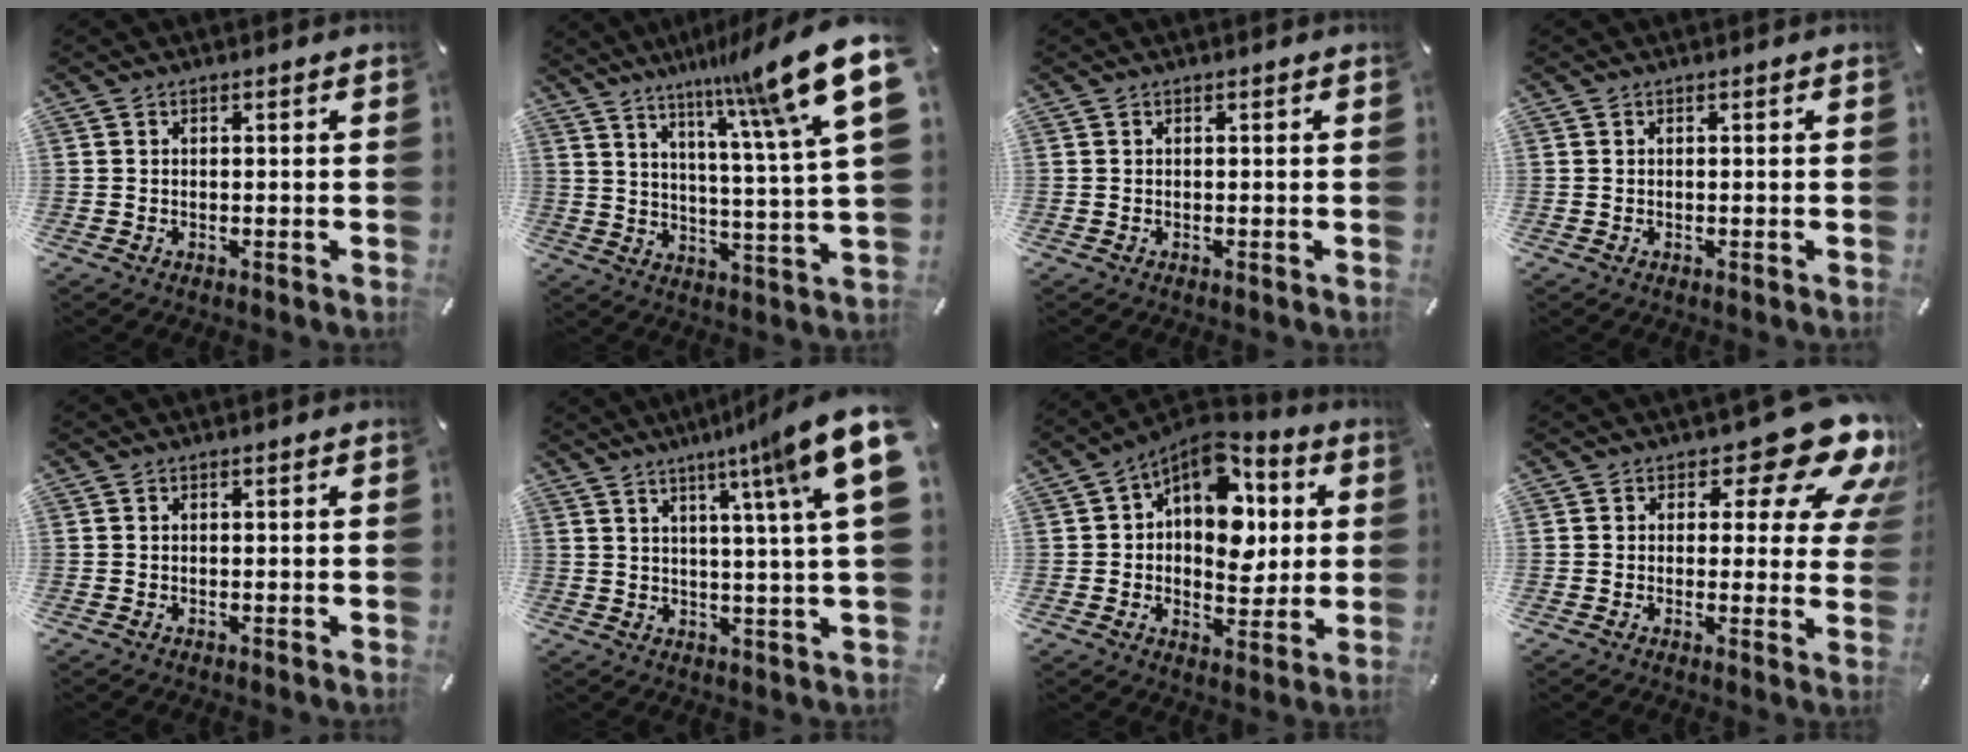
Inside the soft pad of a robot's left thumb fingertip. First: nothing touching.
{"total": 19.0, "force": [11.9, 1.9, 14.6], "torque": [-0.231, -0.073, 0.178]}
{"total": 0.0}
{"total": 0.0}
{"total": 0.0}
{"total": 14.6, "force": [7.1, 0.5, 12.8], "torque": [-0.202, -0.040, 0.104]}
{"total": 14.4, "force": [4.8, 9.9, 9.3], "torque": [-0.126, -0.039, 0.090]}
{"total": 15.5, "force": [8.5, 6.8, 10.9], "torque": [-0.139, -0.057, 0.140]}